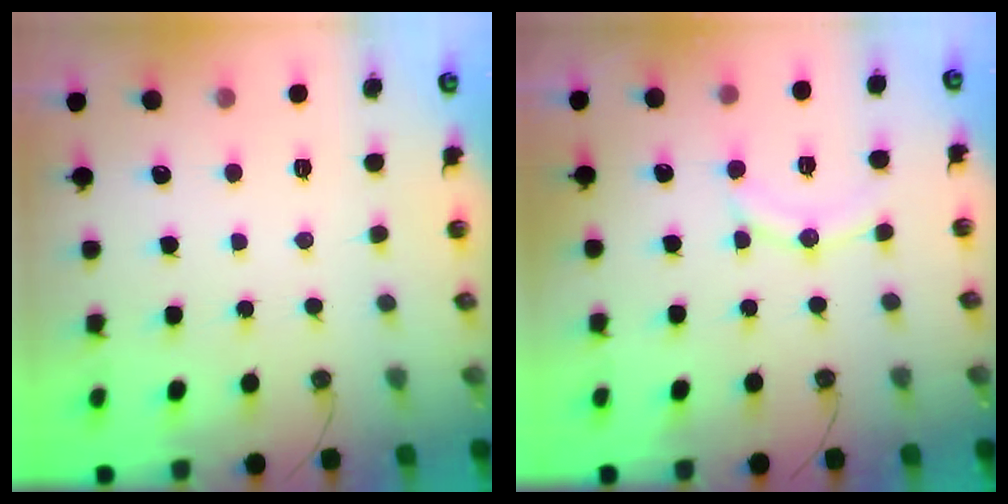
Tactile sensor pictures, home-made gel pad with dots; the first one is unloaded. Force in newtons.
{"total": 9.0, "press": 8.8, "slide": 1.9}